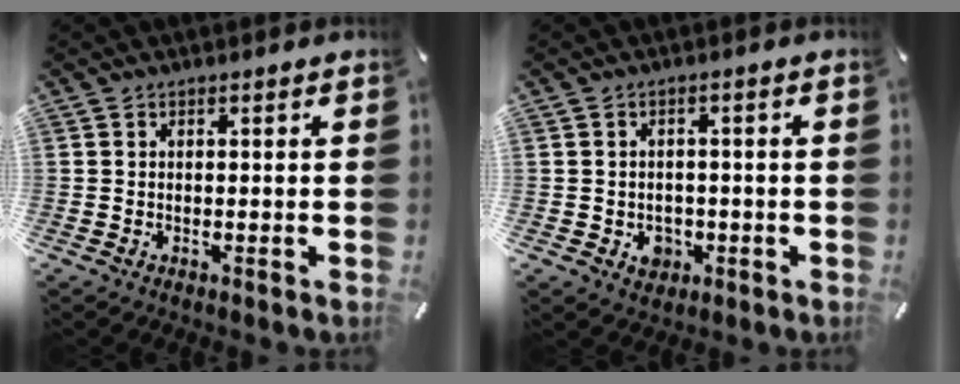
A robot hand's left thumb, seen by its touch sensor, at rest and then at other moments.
{"total": 4.2, "force": [-1.2, 3.6, 1.7], "torque": [-0.012, 0.001, -0.022]}